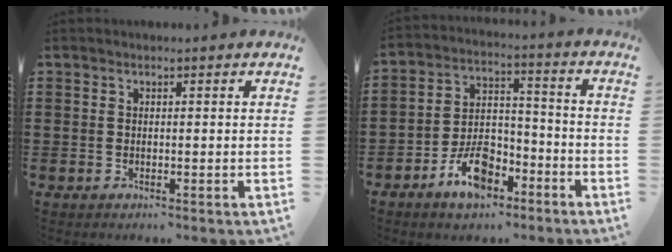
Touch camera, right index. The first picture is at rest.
{"total": 8.6, "force": [-5.4, 4.5, 5.0], "torque": [-0.105, 0.016, -0.100]}